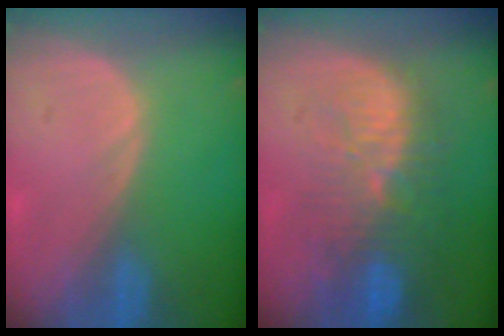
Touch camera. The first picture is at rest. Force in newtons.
{"total": 11.0, "press": 9.7, "slide": 5.2}